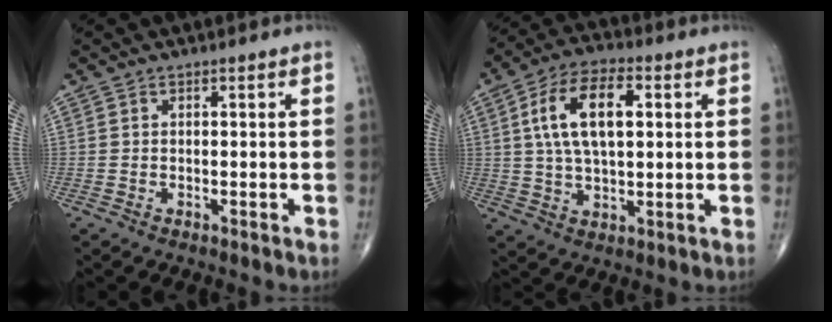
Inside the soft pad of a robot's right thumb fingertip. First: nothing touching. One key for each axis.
{"total": 13.4, "fx": 3.0, "fy": 6.5, "fz": 11.3, "tx": -0.203, "ty": 0.008, "tz": 0.053}